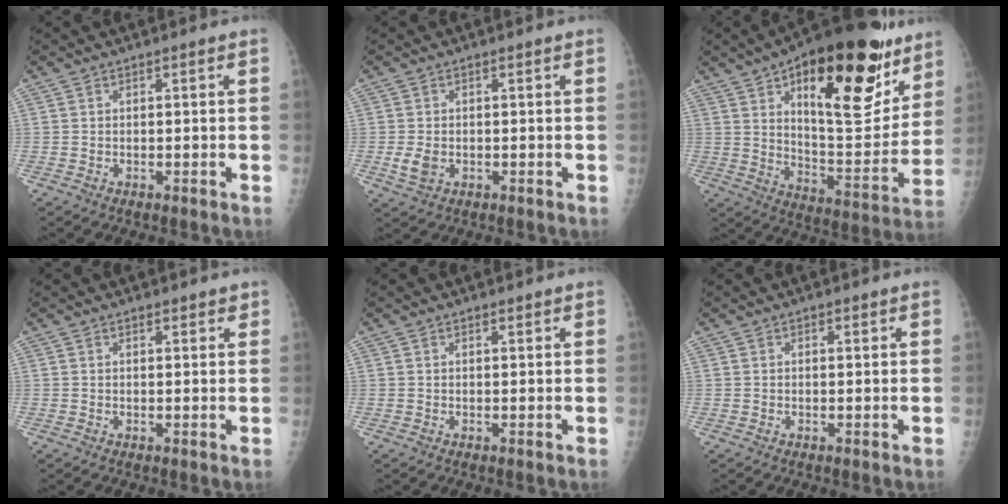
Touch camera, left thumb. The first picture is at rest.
{"total": 3.2, "force": [-0.5, 2.3, 2.1], "torque": [-0.043, -0.004, -0.006]}
{"total": 30.5, "force": [15.6, 12.4, 23.1], "torque": [-0.301, -0.048, 0.240]}
{"total": 1.6, "force": [1.3, 0.8, 0.6], "torque": [0.004, -0.006, 0.014]}
{"total": 0.8, "force": [0.7, 0.3, 0.3], "torque": [-0.004, -0.005, 0.009]}
{"total": 0.8, "force": [0.5, 0.4, 0.5], "torque": [-0.004, -0.002, 0.006]}